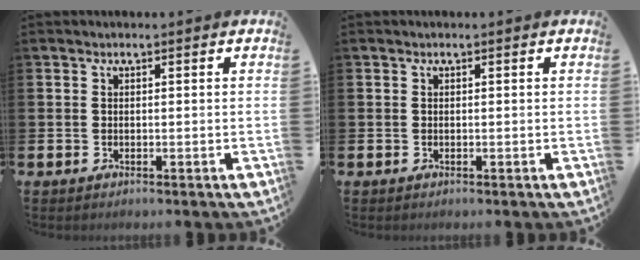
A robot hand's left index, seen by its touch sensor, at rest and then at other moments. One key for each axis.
{"total": 0.0}